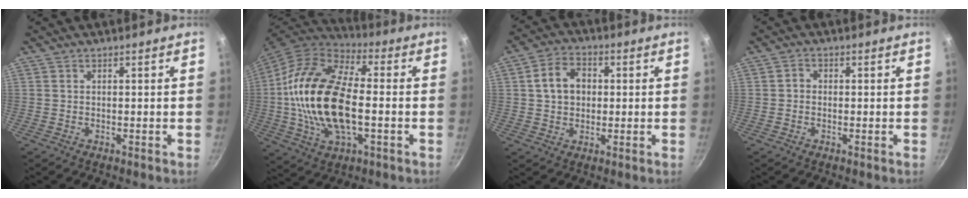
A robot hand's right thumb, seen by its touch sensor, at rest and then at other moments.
{"total": 22.1, "force": [-1.2, 11.5, 18.9], "torque": [-0.362, 0.025, -0.032]}
{"total": 7.7, "force": [1.0, 6.0, 4.7], "torque": [-0.060, 0.014, 0.010]}
{"total": 1.5, "force": [-0.3, 1.3, 0.7], "torque": [-0.010, 0.007, -0.008]}